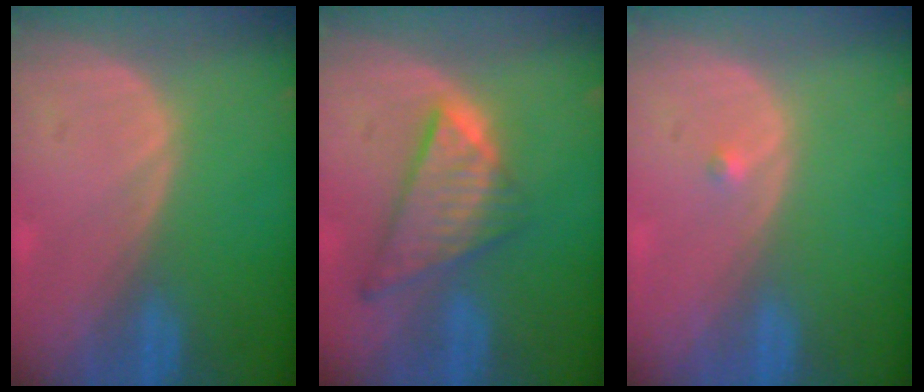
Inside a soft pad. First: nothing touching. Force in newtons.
{"total": 8.6, "press": 7.3, "slide": 4.5}
{"total": 0.7, "press": 0.5, "slide": 0.4}